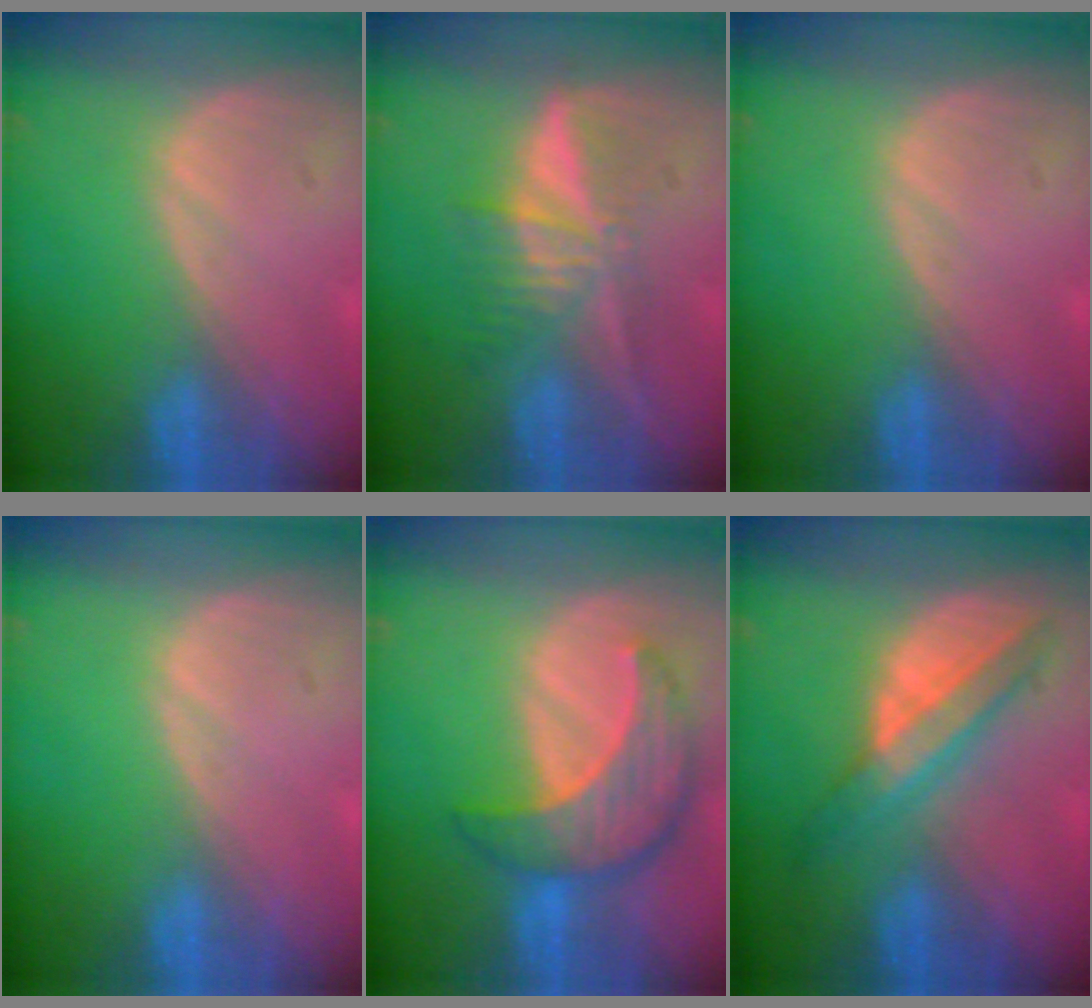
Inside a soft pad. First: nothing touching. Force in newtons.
{"total": 5.5, "press": 5.2, "slide": 1.7}
{"total": 0.0}
{"total": 0.0}
{"total": 8.6, "press": 7.8, "slide": 3.6}
{"total": 5.7, "press": 5.6, "slide": 1.4}